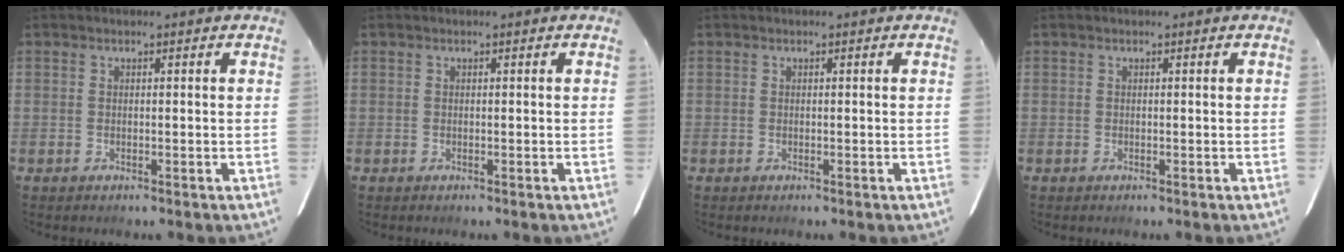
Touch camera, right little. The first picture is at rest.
{"total": 0.0}
{"total": 0.0}
{"total": 0.0}